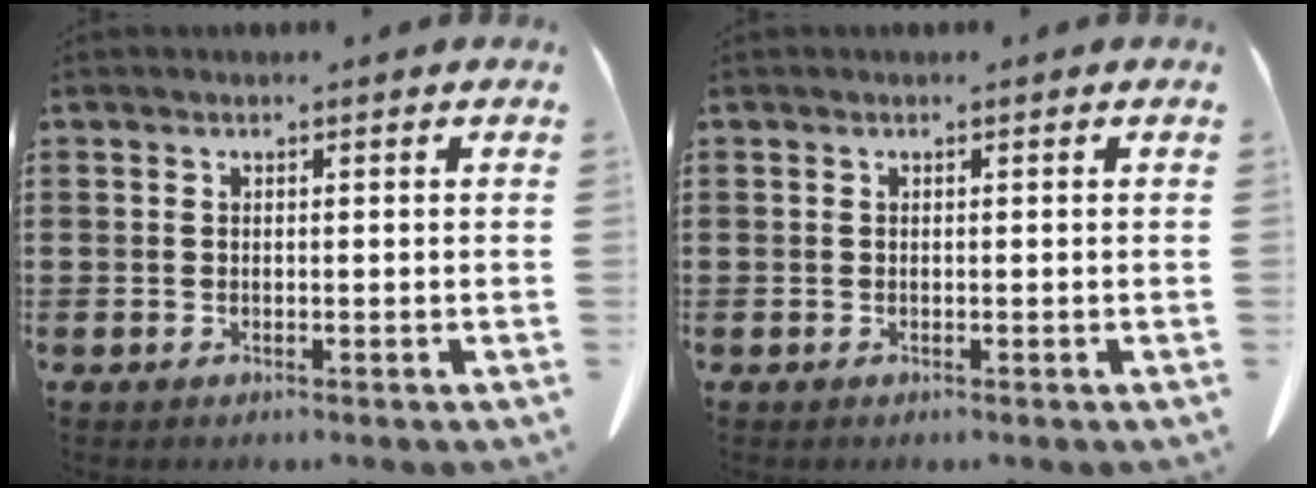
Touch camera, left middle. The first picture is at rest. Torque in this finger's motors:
{"motor_torque": [-0.01, -0.70, 0.01, -0.01]}